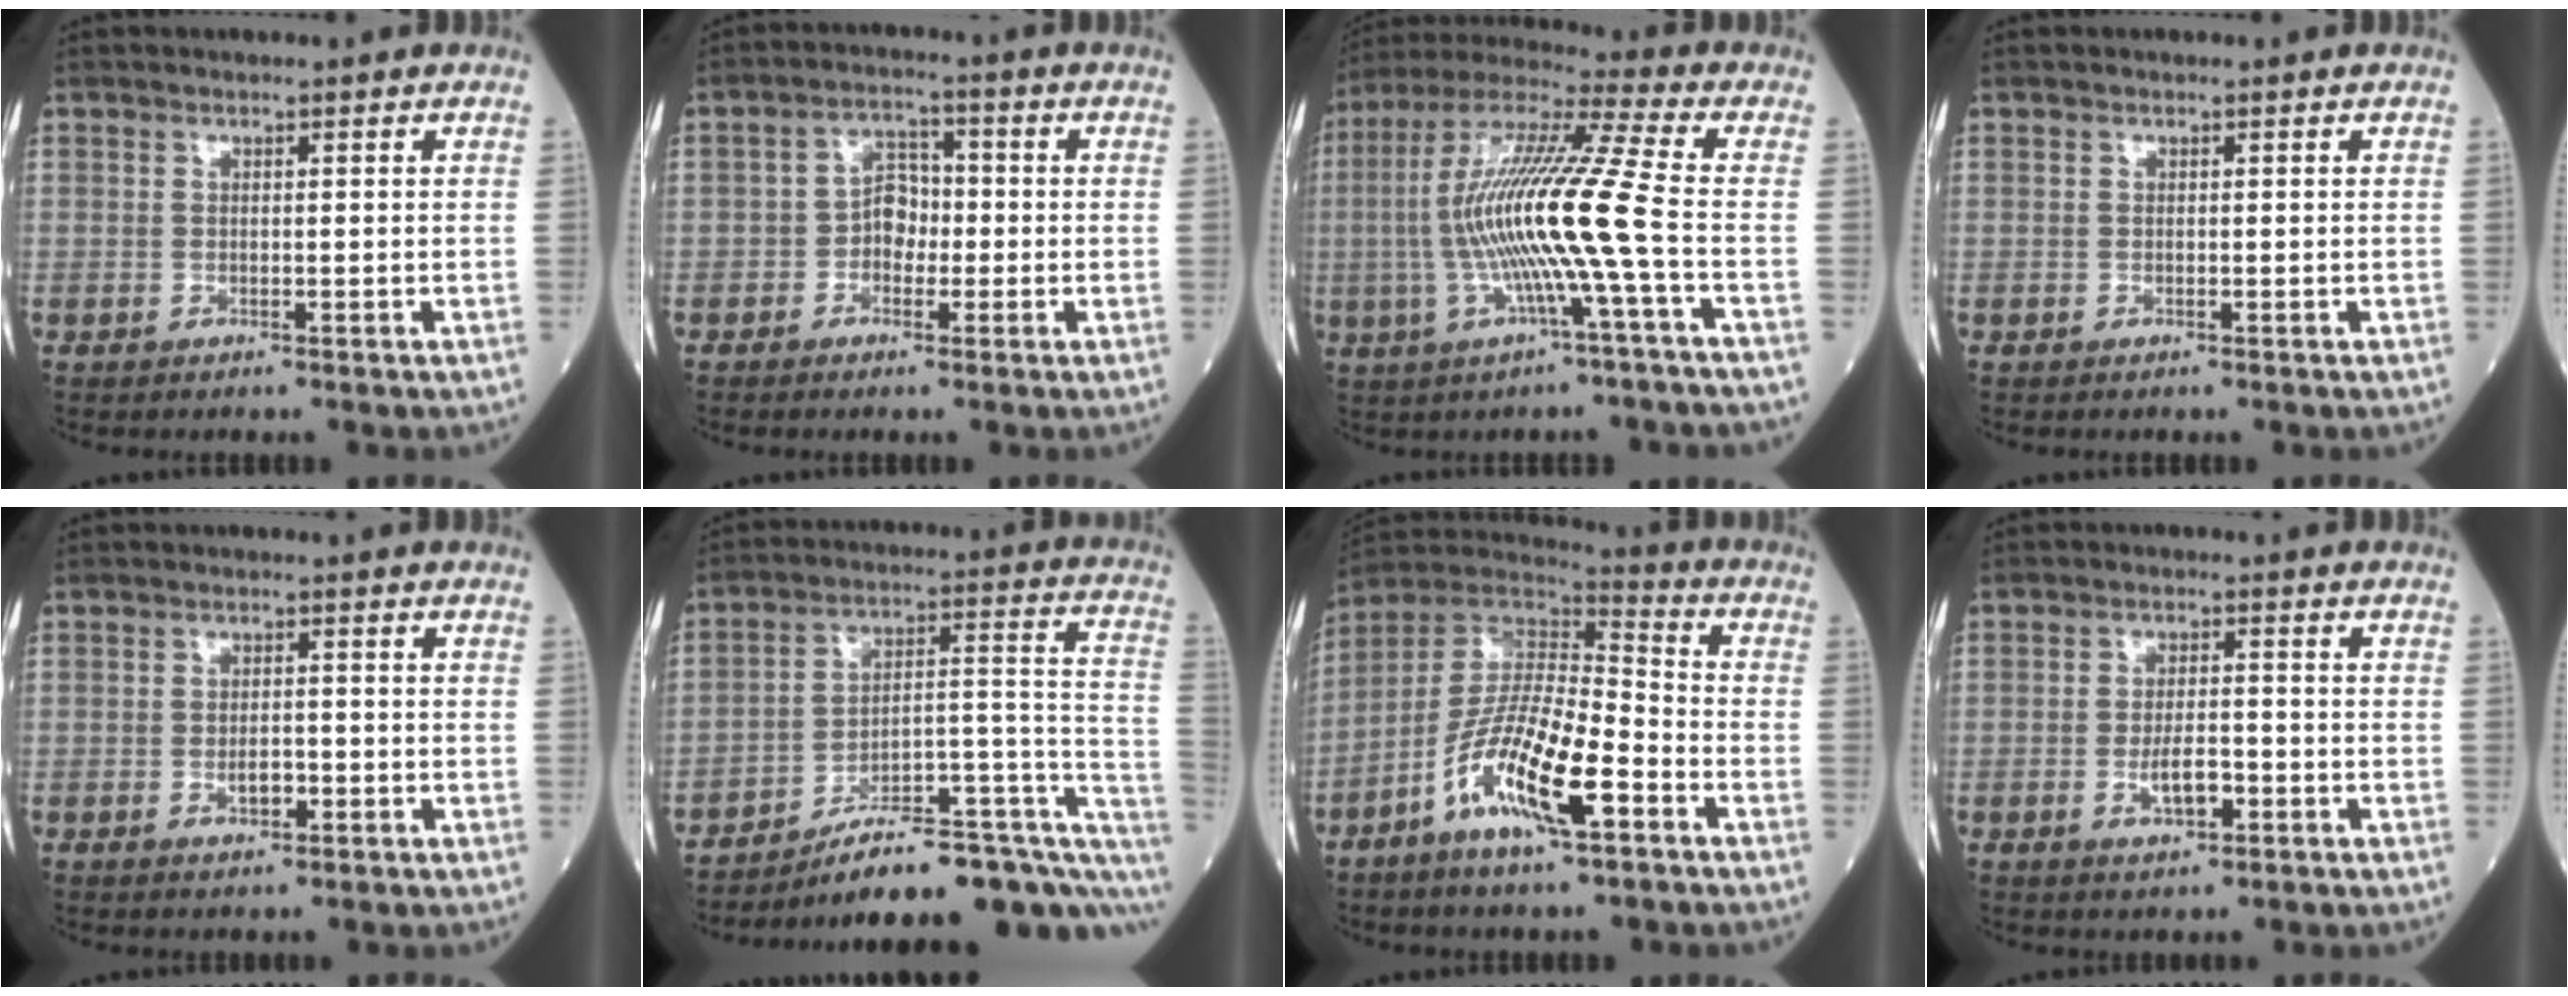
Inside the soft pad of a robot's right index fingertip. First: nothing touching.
{"total": 4.2, "force": [-1.0, 2.9, 2.9], "torque": [-0.043, 0.012, -0.023]}
{"total": 16.1, "force": [-2.5, -1.0, 15.8], "torque": [-0.314, 0.007, -0.060]}
{"total": 0.0}
{"total": 2.5, "force": [-1.0, 1.0, 2.1], "torque": [-0.035, 0.003, -0.013]}
{"total": 19.7, "force": [-12.9, 4.7, 14.1], "torque": [-0.122, 0.067, -0.182]}
{"total": 14.7, "force": [-6.6, 2.8, 12.8], "torque": [-0.244, -0.004, -0.122]}
{"total": 4.4, "force": [-1.6, 1.5, 3.8], "torque": [-0.070, 0.001, -0.026]}